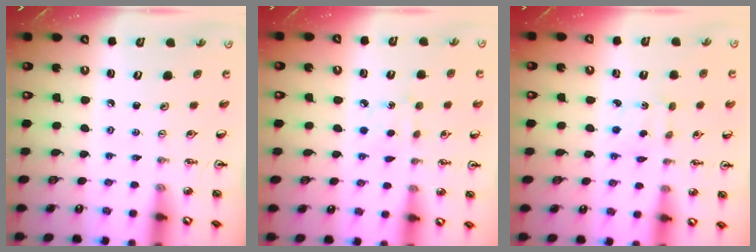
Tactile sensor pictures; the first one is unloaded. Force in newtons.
{"total": 4.3, "press": 4.3, "slide": 0.5}
{"total": 2.8, "press": 2.8, "slide": 0.5}